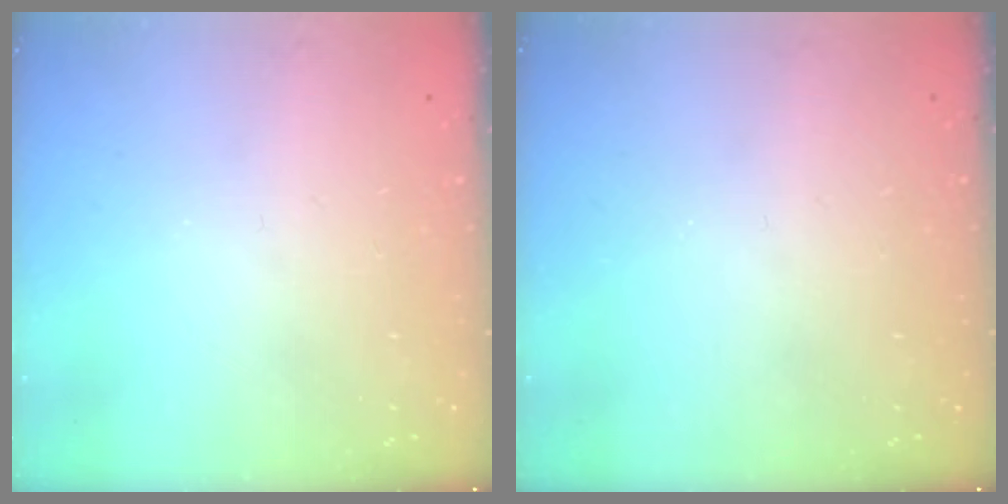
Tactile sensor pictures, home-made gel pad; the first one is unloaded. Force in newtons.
{"total": 0.0}